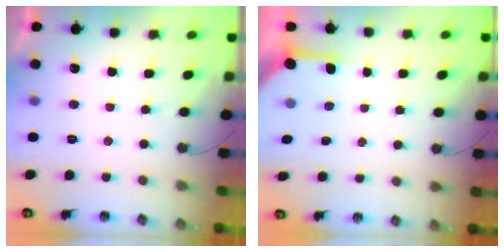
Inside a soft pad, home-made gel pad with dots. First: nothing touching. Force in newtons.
{"total": 3.8, "press": 3.8, "slide": 0.4}